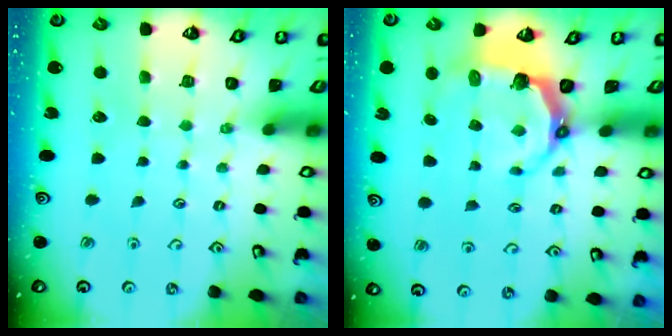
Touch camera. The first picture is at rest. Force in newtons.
{"total": 6.5, "press": 5.0, "slide": 4.1}